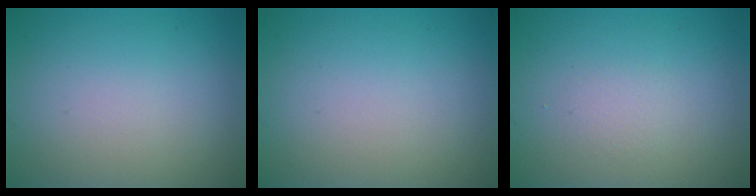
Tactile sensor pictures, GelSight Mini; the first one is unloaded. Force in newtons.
{"total": 0.0}
{"total": 0.9, "press": 0.9, "slide": 0.0}